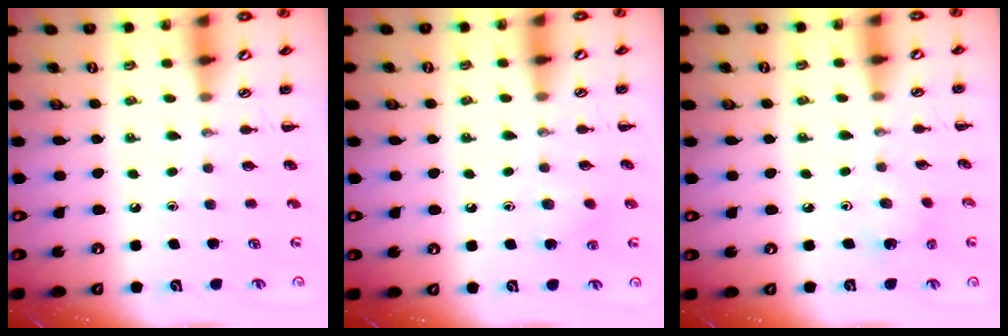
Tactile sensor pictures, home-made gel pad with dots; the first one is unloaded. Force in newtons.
{"total": 6.8, "press": 6.6, "slide": 1.7}
{"total": 2.6, "press": 2.5, "slide": 0.8}